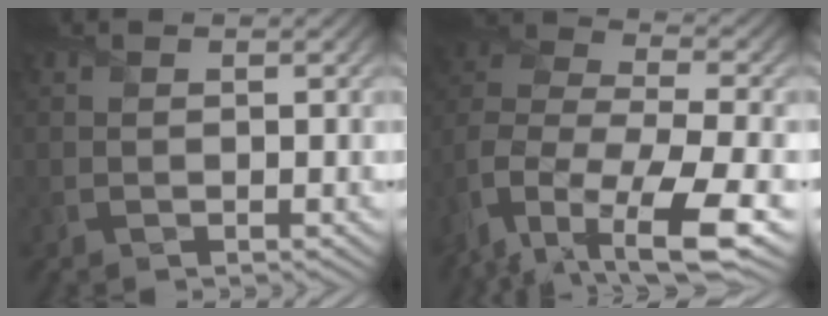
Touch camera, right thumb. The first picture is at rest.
{"total": 14.5, "force": [-8.2, 6.9, 9.7], "torque": [-0.235, -0.024, -0.111]}